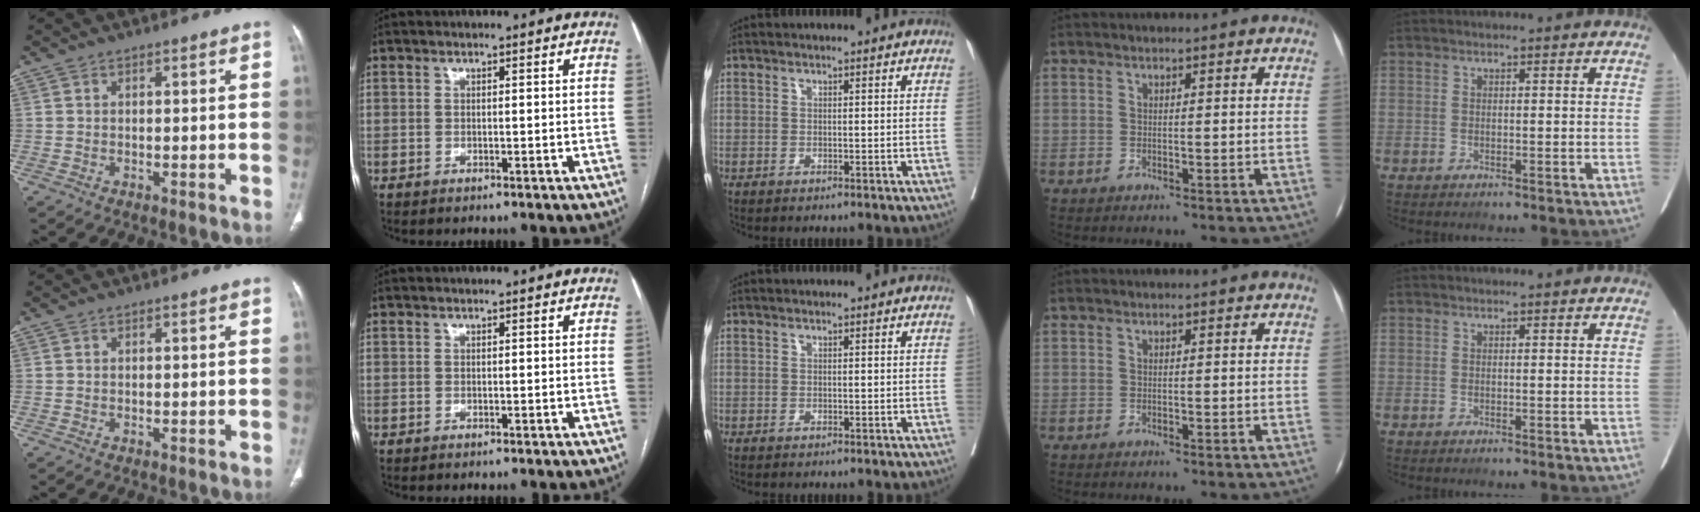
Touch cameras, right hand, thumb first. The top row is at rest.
{}